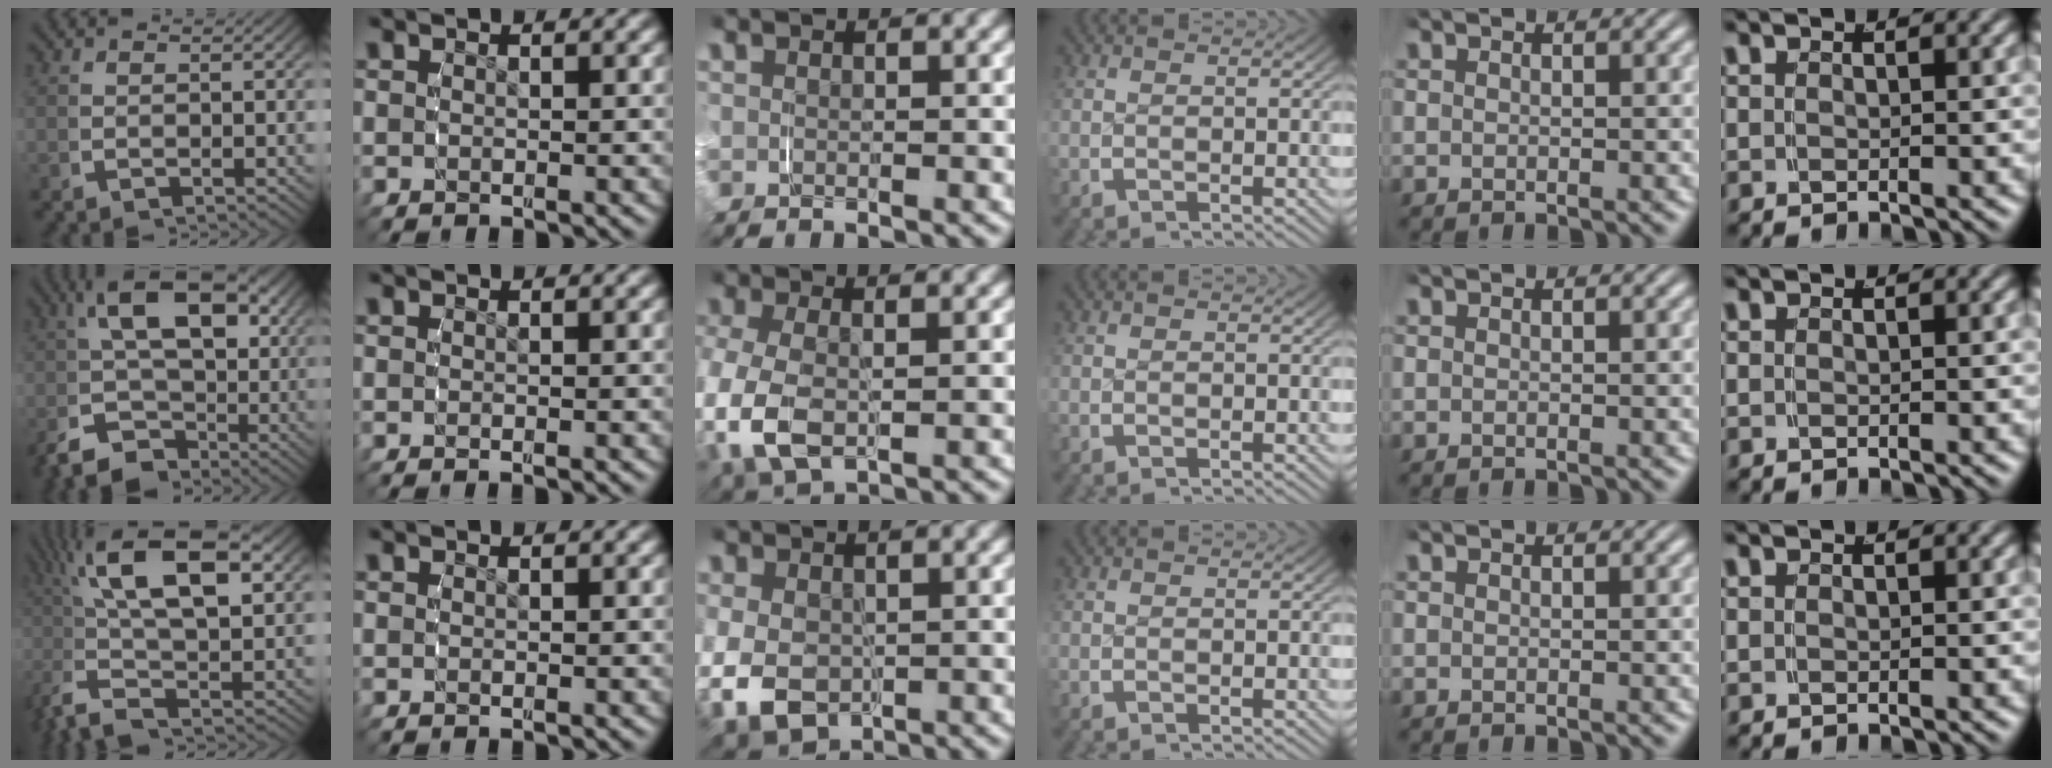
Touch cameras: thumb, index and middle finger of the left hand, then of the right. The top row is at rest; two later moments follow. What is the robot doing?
{"motion": "grasp_and_lifting", "object": "shorts"}